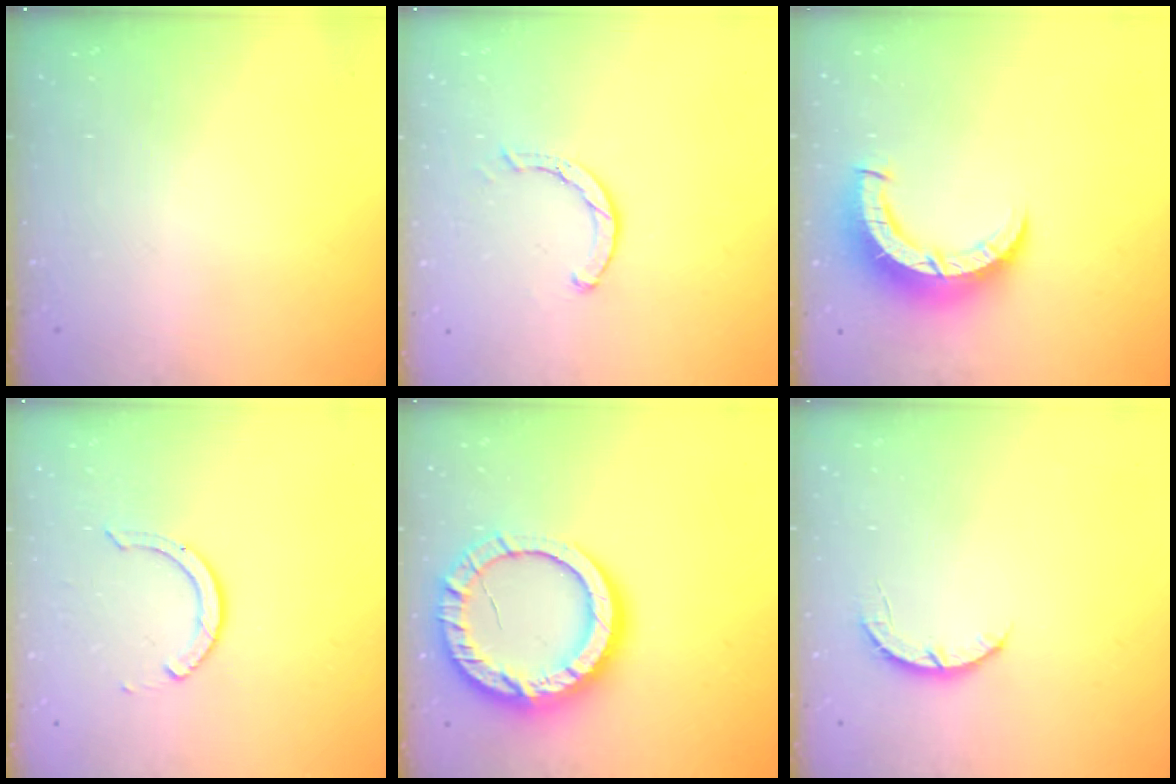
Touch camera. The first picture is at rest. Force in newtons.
{"total": 2.0, "press": 2.0, "slide": 0.2}
{"total": 8.8, "press": 8.8, "slide": 1.1}
{"total": 7.0, "press": 6.9, "slide": 0.8}
{"total": 18.3, "press": 18.2, "slide": 1.7}
{"total": 3.2, "press": 3.2, "slide": 0.4}